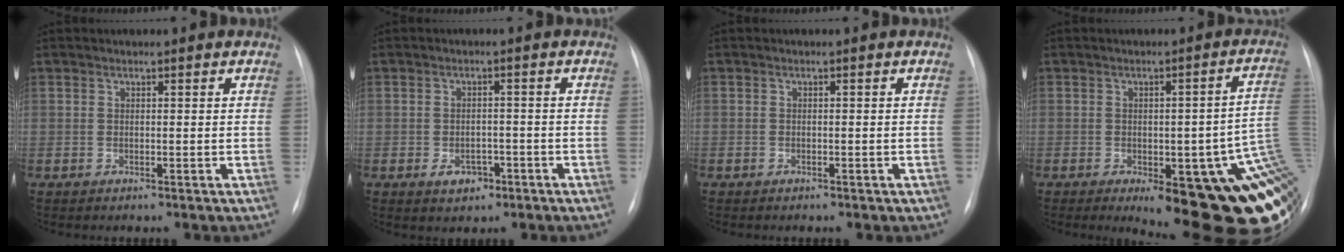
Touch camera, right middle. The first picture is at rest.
{"total": 3.5, "force": [-1.8, 2.3, 1.8], "torque": [-0.024, 0.004, -0.019]}
{"total": 1.3, "force": [-0.9, 0.8, 0.4], "torque": [-0.009, 0.003, -0.010]}
{"total": 25.3, "force": [-7.6, 7.0, 23.1], "torque": [-0.169, 0.003, -0.078]}